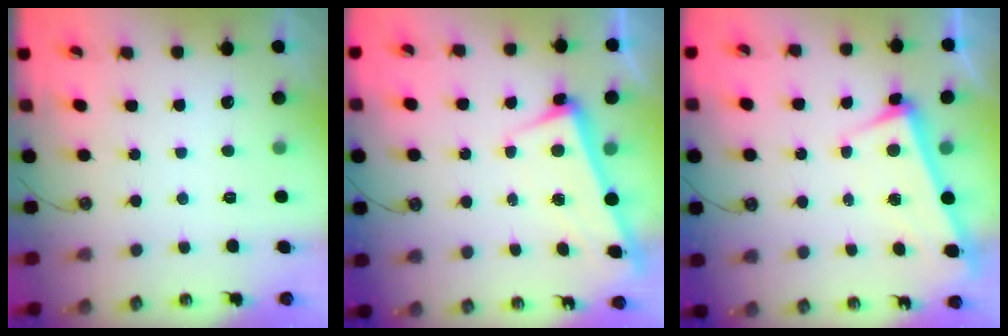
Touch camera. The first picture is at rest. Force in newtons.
{"total": 2.5, "press": 2.2, "slide": 1.0}
{"total": 3.5, "press": 3.3, "slide": 1.0}